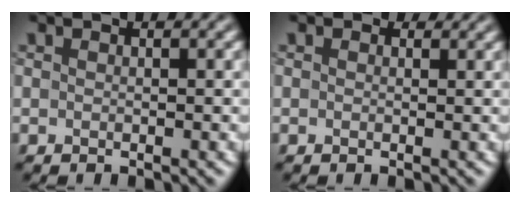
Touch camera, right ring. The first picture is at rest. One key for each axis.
{"total": 0.7, "fx": 0.4, "fy": 0.5, "fz": 0.3, "tx": -0.003, "ty": -0.005, "tz": -0.001}